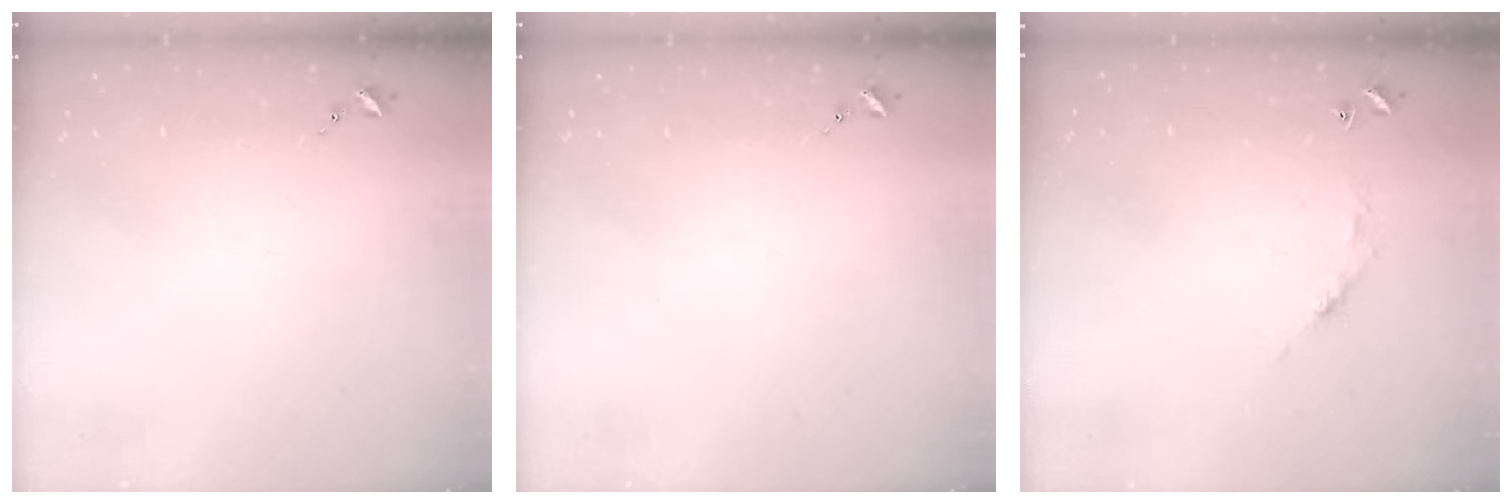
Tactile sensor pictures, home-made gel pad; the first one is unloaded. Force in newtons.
{"total": 0.0}
{"total": 4.1, "press": 4.1, "slide": 0.3}